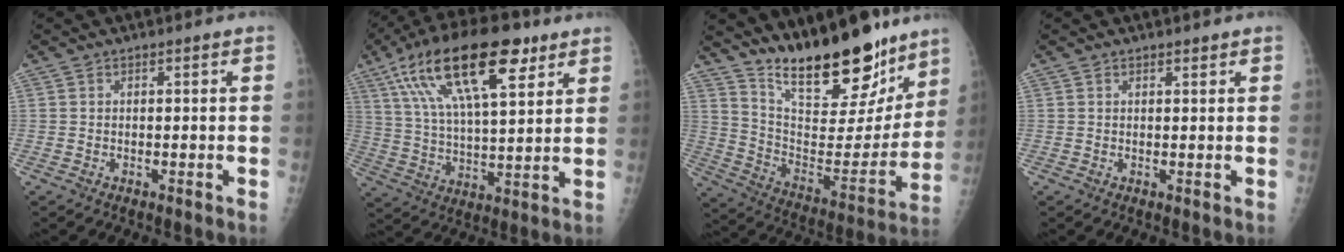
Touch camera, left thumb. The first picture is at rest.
{"total": 22.0, "force": [11.3, 8.3, 17.0], "torque": [-0.289, -0.010, 0.197]}
{"total": 25.4, "force": [19.2, 9.1, 14.1], "torque": [-0.177, -0.106, 0.308]}
{"total": 0.8, "force": [0.7, 0.3, 0.3], "torque": [-0.003, -0.005, 0.011]}